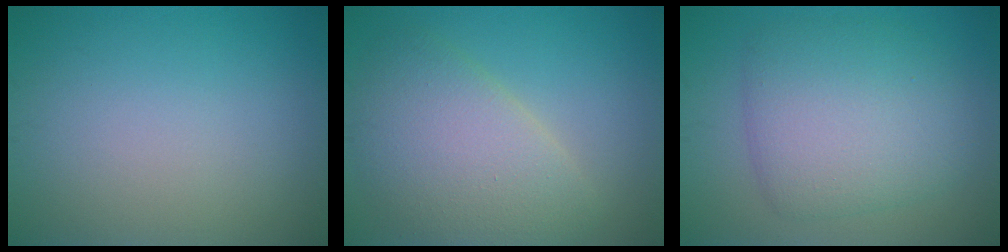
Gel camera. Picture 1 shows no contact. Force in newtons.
{"total": 6.3, "press": 6.3, "slide": 0.4}
{"total": 6.4, "press": 6.3, "slide": 0.4}